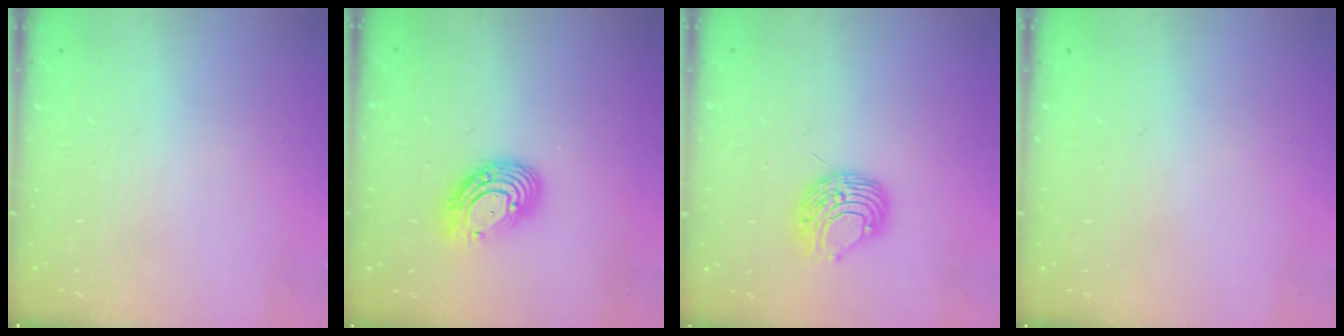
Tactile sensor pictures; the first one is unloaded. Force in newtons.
{"total": 11.1, "press": 11.1, "slide": 0.7}
{"total": 8.9, "press": 8.9, "slide": 0.7}
{"total": 0.0}